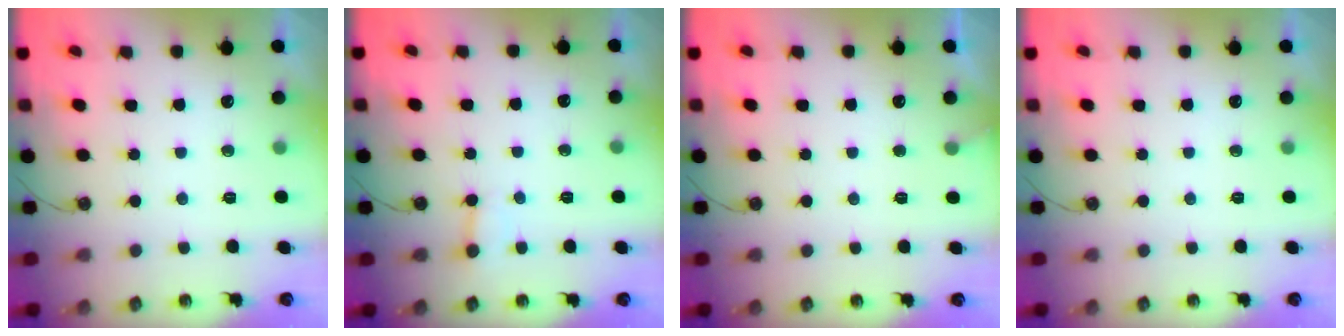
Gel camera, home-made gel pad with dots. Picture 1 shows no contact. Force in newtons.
{"total": 2.4, "press": 2.4, "slide": 0.1}
{"total": 2.9, "press": 2.9, "slide": 0.2}
{"total": 0.0}